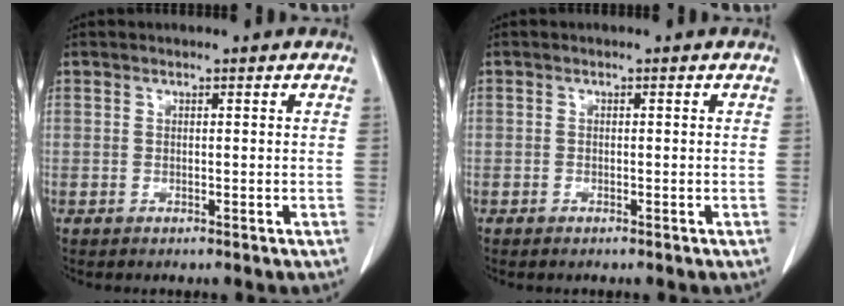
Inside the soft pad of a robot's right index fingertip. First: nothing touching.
{"total": 0.9, "force": [-0.5, 0.5, 0.5], "torque": [-0.011, 0.000, -0.005]}